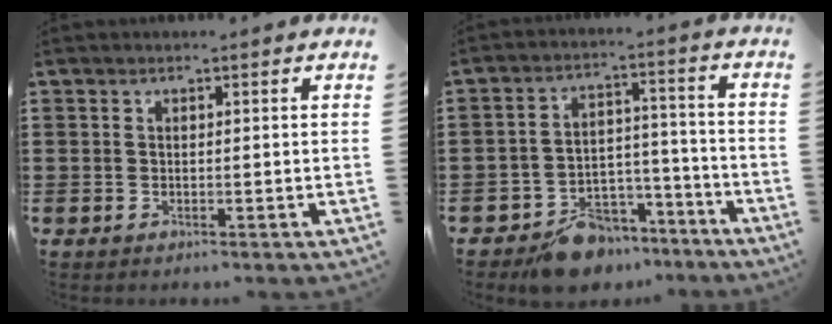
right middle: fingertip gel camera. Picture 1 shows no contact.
{"total": 8.7, "force": [-7.6, 3.7, 2.2], "torque": [-0.019, 0.045, -0.135]}